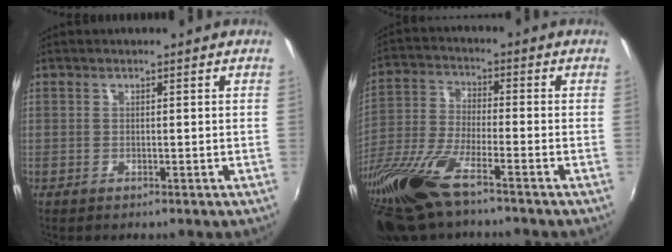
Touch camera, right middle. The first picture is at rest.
{"total": 18.7, "force": [-13.7, 4.0, 12.0], "torque": [-0.267, -0.047, -0.266]}